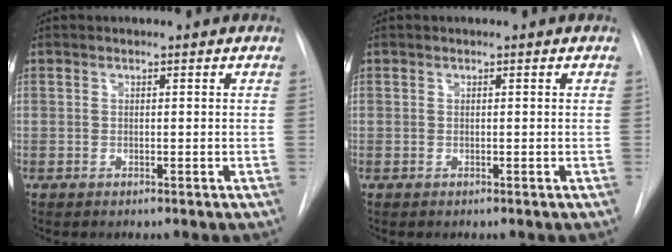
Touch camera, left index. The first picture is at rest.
{"total": 0.0}